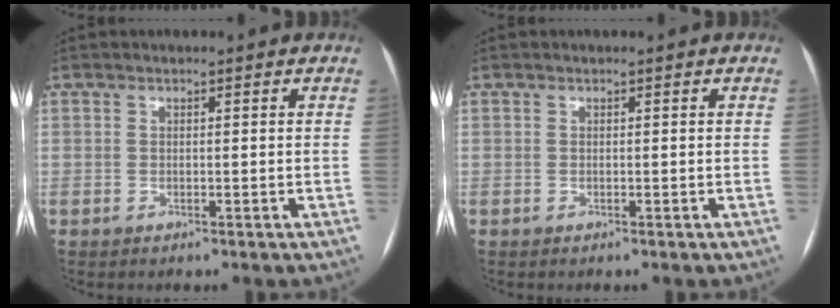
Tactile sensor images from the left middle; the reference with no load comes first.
{"total": 0.0}